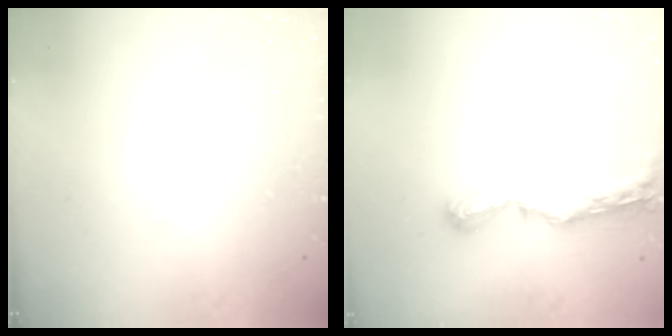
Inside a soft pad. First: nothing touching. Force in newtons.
{"total": 8.7, "press": 8.7, "slide": 0.3}